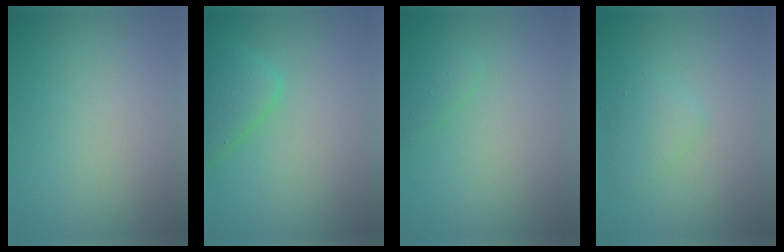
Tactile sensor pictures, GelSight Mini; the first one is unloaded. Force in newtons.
{"total": 2.9, "press": 2.9, "slide": 0.0}
{"total": 1.3, "press": 1.3, "slide": 0.0}
{"total": 1.8, "press": 1.8, "slide": 0.1}